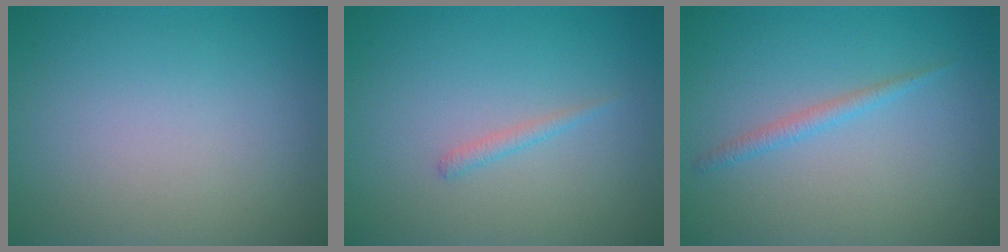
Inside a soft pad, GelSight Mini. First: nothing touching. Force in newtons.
{"total": 0.8, "press": 0.8, "slide": 0.1}
{"total": 1.2, "press": 1.2, "slide": 0.0}